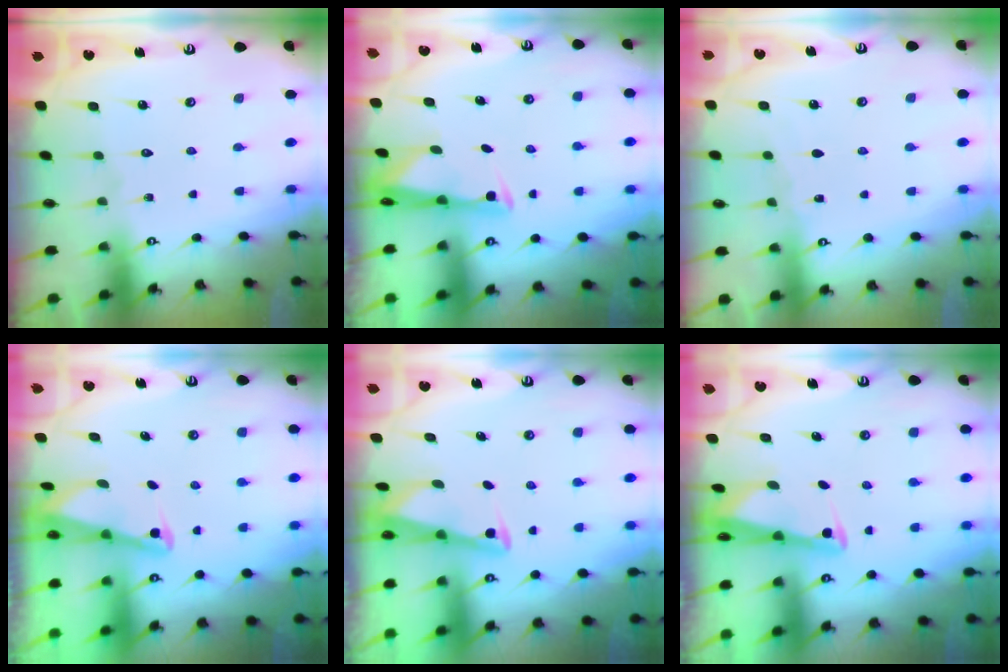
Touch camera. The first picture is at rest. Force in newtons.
{"total": 2.6, "press": 2.5, "slide": 0.4}
{"total": 2.7, "press": 2.7, "slide": 0.4}
{"total": 2.0, "press": 2.0, "slide": 0.3}
{"total": 3.0, "press": 2.9, "slide": 0.4}
{"total": 3.7, "press": 3.7, "slide": 0.4}